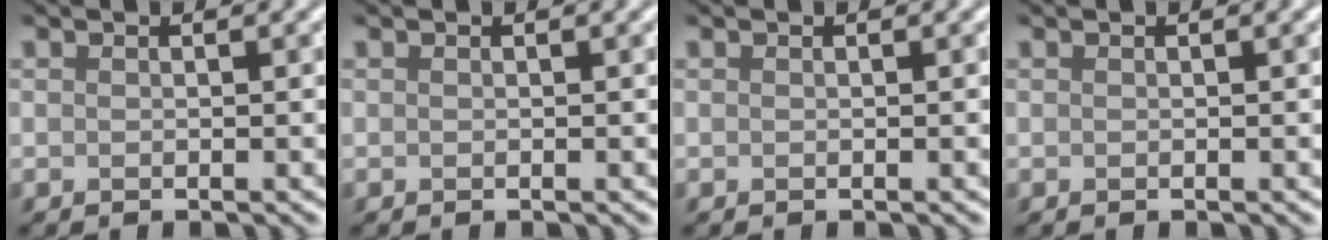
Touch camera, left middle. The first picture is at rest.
{"total": 0.0}
{"total": 0.0}
{"total": 0.0}